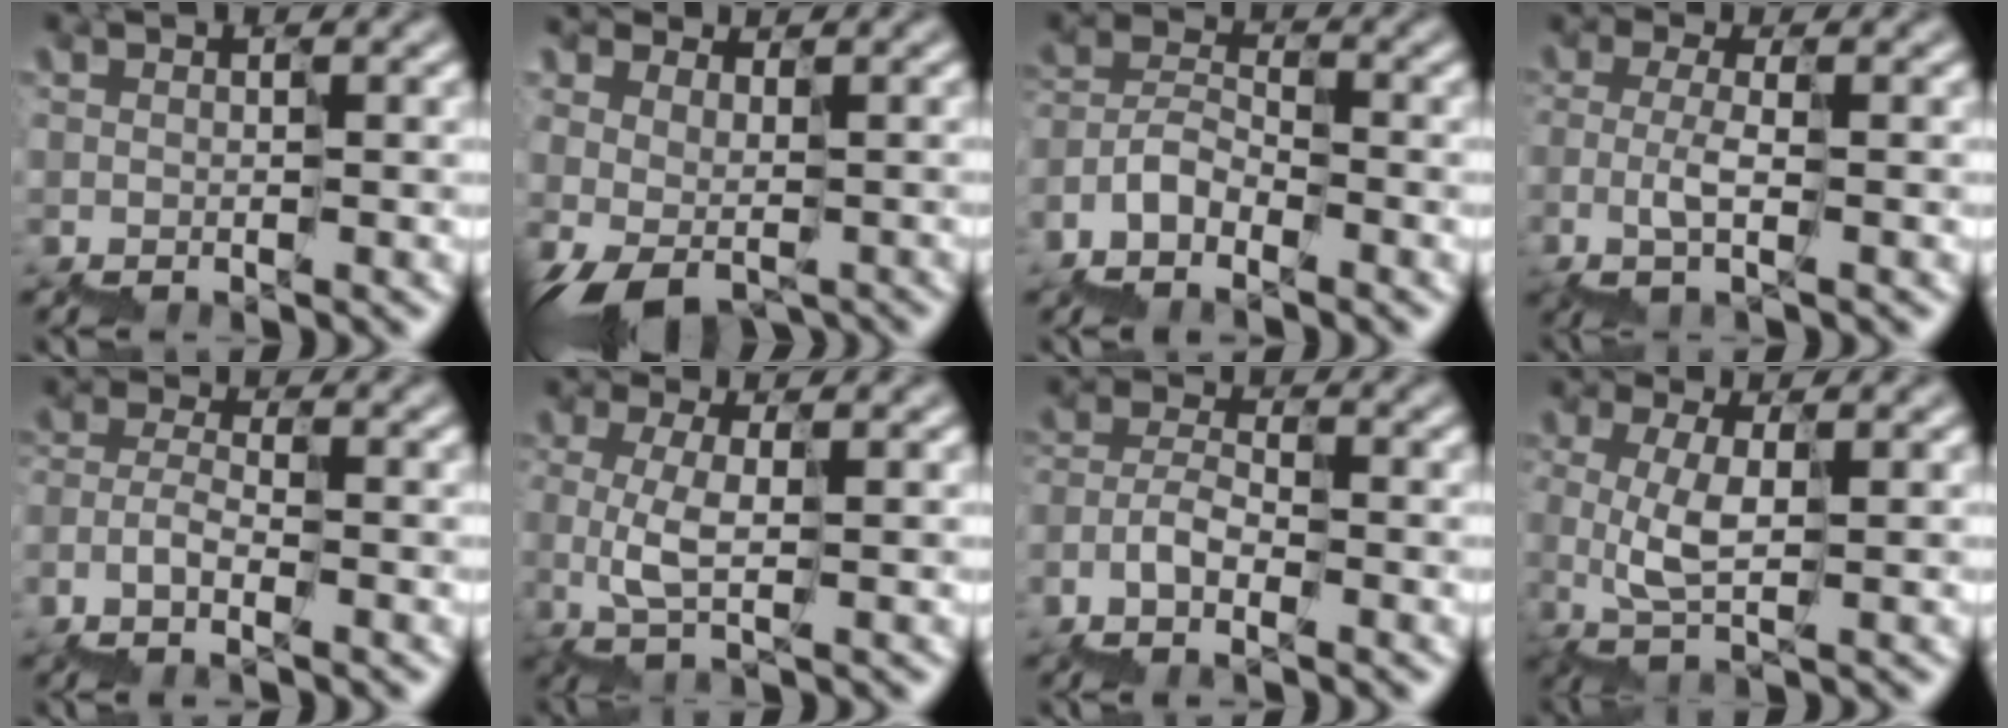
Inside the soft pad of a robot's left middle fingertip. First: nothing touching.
{"total": 3.1, "force": [-1.0, 2.0, 2.1], "torque": [-0.044, 0.000, 0.003]}
{"total": 3.7, "force": [-3.0, 1.8, 0.9], "torque": [-0.019, 0.013, -0.055]}
{"total": 1.5, "force": [-0.7, 0.4, 1.2], "torque": [-0.032, 0.008, -0.010]}
{"total": 2.6, "force": [-2.2, 1.0, 1.0], "torque": [-0.026, 0.010, -0.039]}
{"total": 1.9, "force": [0.5, 0.8, 1.7], "torque": [-0.041, 0.002, 0.015]}
{"total": 3.1, "force": [-2.5, 1.5, 1.2], "torque": [-0.030, 0.011, -0.046]}
{"total": 2.2, "force": [0.8, 0.9, 1.8], "torque": [-0.041, 0.005, 0.022]}